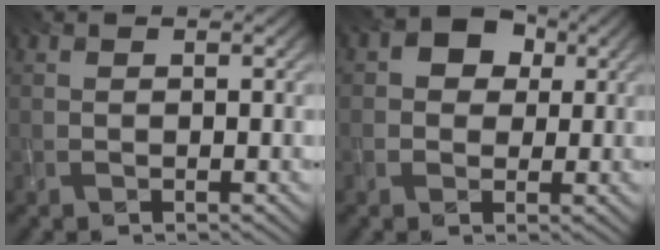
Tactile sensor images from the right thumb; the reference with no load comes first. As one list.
[{"total": 5.4, "force": [1.4, 4.5, 2.7], "torque": [-0.054, 0.020, -0.001]}]